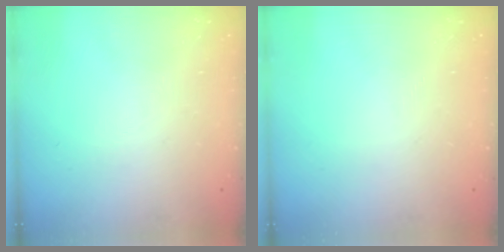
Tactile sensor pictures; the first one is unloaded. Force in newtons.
{"total": 0.0}